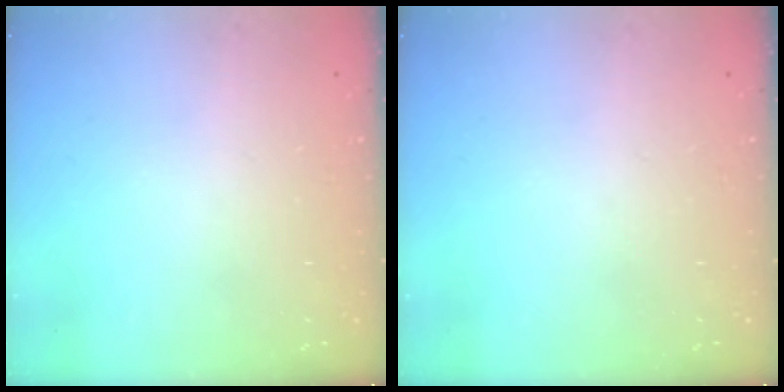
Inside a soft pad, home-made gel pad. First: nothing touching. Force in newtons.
{"total": 0.0}